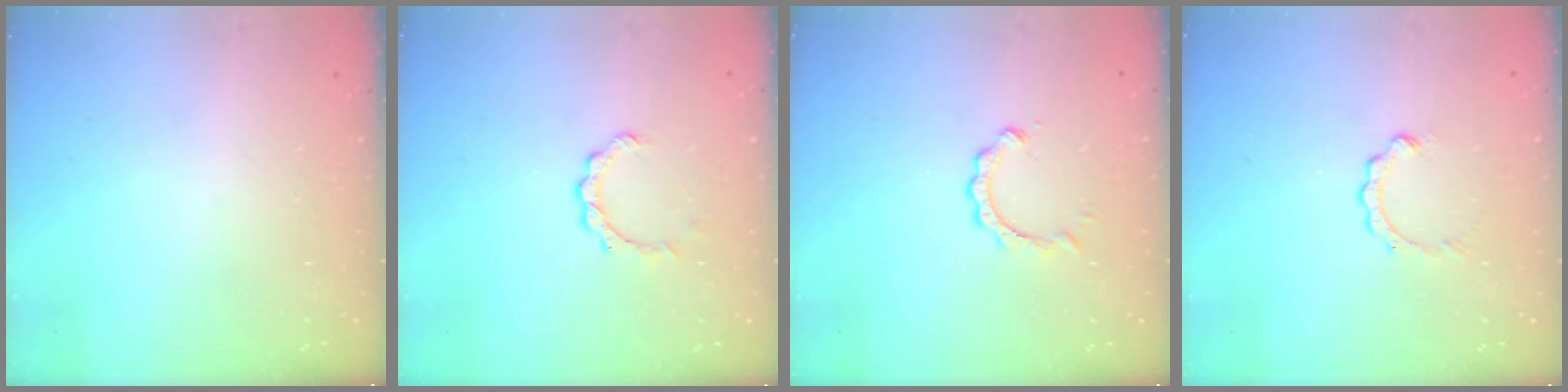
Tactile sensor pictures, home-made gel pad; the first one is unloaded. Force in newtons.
{"total": 4.1, "press": 4.1, "slide": 0.3}
{"total": 2.8, "press": 2.8, "slide": 0.4}
{"total": 2.5, "press": 2.5, "slide": 0.4}